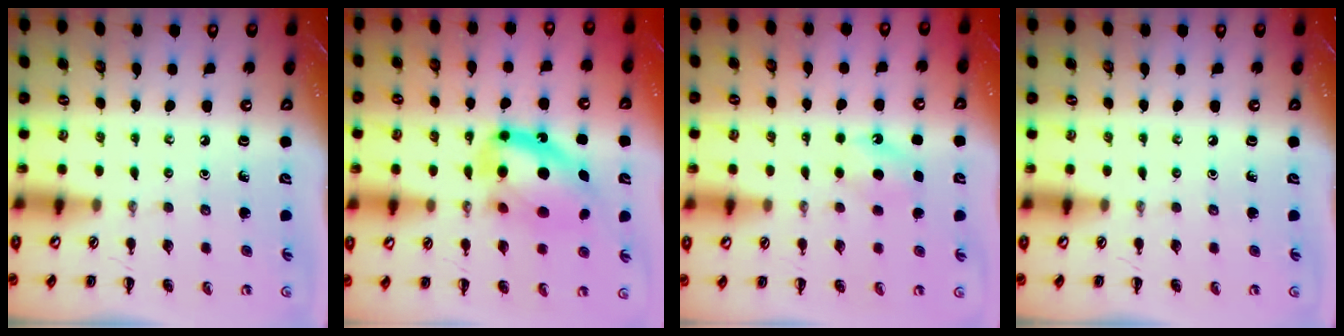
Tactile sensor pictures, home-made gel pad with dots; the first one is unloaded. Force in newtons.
{"total": 14.3, "press": 13.9, "slide": 3.6}
{"total": 7.5, "press": 7.3, "slide": 1.9}
{"total": 0.0}